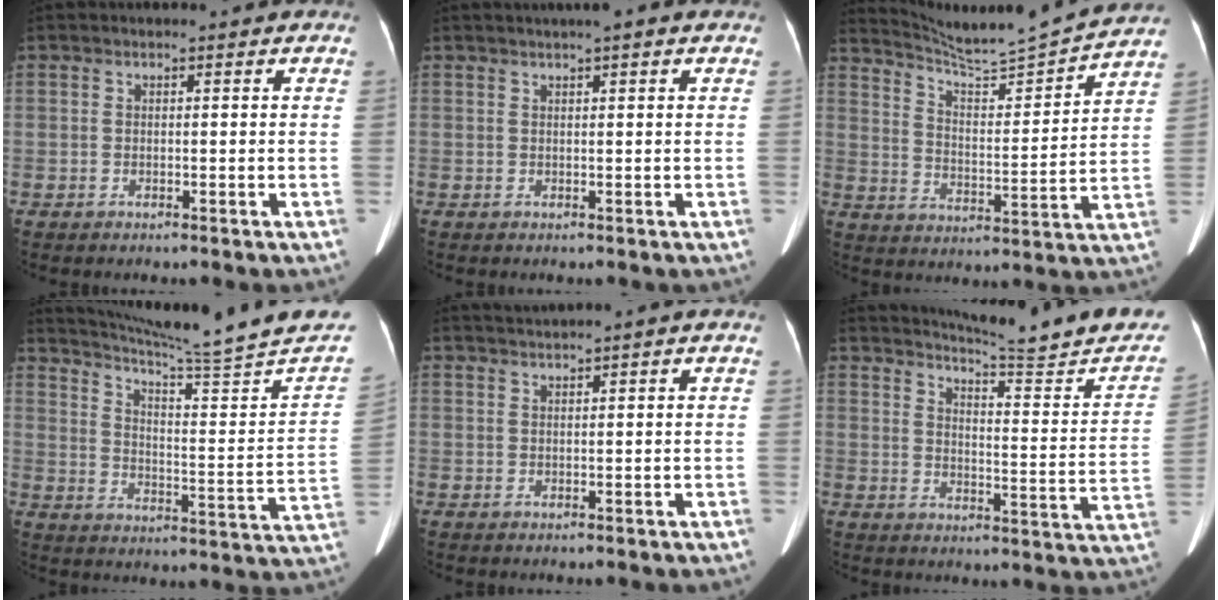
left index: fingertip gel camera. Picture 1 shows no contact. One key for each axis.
{"total": 2.8, "fx": 2.0, "fy": 0.0, "fz": 2.0, "tx": -0.029, "ty": 0.021, "tz": 0.028}
{"total": 14.9, "fx": 14.2, "fy": -1.7, "fz": 4.2, "tx": -0.081, "ty": -0.030, "tz": 0.211}
{"total": 22.6, "fx": 20.0, "fy": -1.4, "fz": 10.5, "tx": -0.165, "ty": -0.075, "tz": 0.266}
{"total": 1.7, "fx": 1.0, "fy": -0.1, "fz": 1.3, "tx": -0.029, "ty": 0.015, "tz": 0.023}
{"total": 17.8, "fx": 16.3, "fy": 0.0, "fz": 7.1, "tx": -0.100, "ty": -0.077, "tz": 0.198}